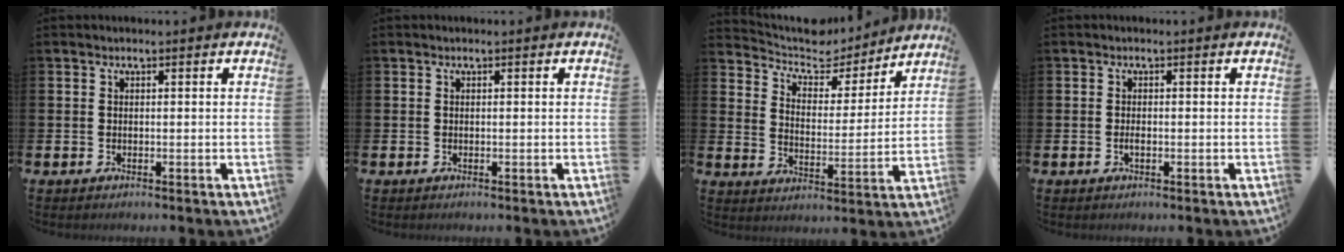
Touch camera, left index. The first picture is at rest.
{"total": 0.0}
{"total": 6.5, "force": [5.9, 2.4, 1.0], "torque": [-0.052, -0.047, 0.100]}
{"total": 1.0, "force": [-0.3, 0.4, 0.9], "torque": [-0.024, 0.002, -0.004]}